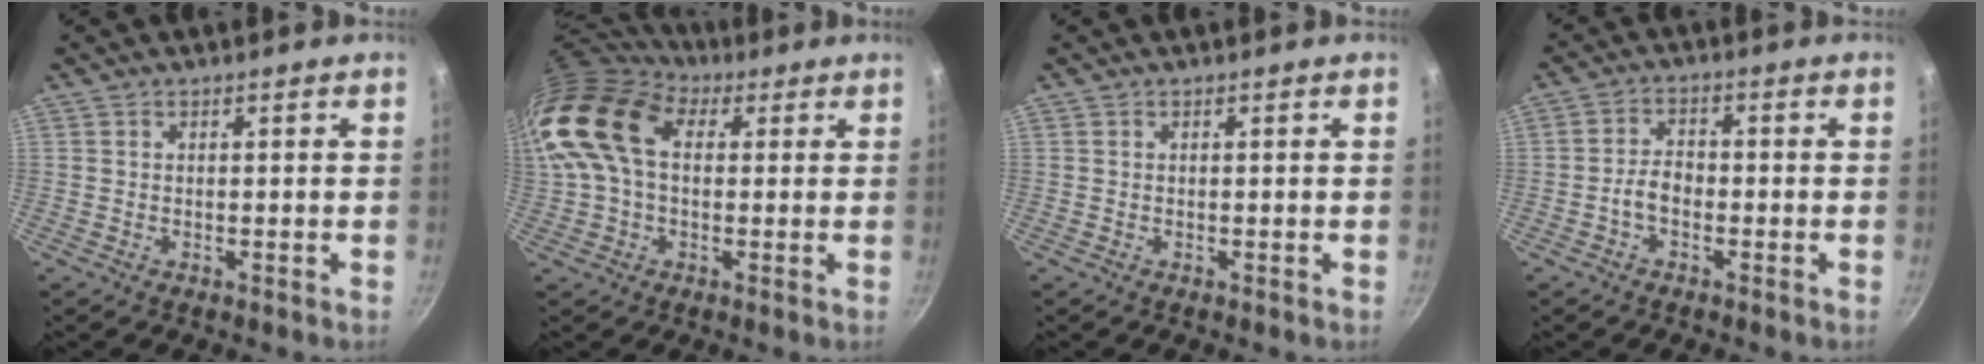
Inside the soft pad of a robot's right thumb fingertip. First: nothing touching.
{"total": 17.9, "force": [4.0, 11.6, 13.0], "torque": [-0.249, 0.024, 0.059]}
{"total": 0.0}
{"total": 4.0, "force": [-1.6, 2.5, 2.7], "torque": [-0.042, 0.025, -0.035]}